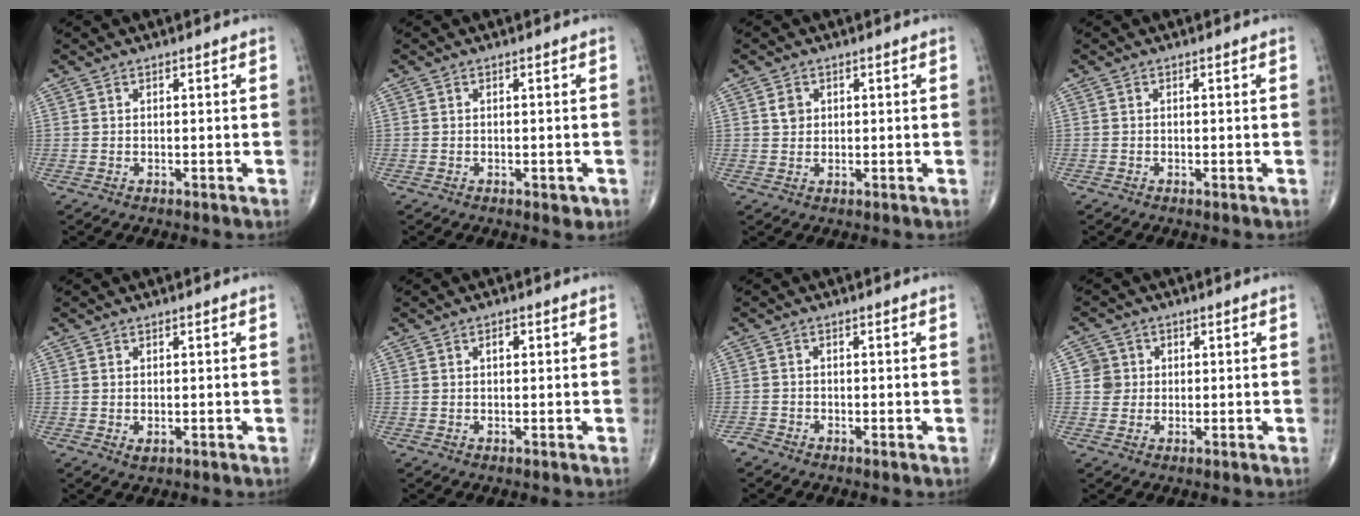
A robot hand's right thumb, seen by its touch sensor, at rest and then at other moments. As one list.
[{"total": 1.7, "force": [-0.7, 0.9, 1.3], "torque": [-0.011, -0.001, -0.008]}, {"total": 2.2, "force": [0.7, 1.9, 1.0], "torque": [-0.008, -0.002, 0.011]}, {"total": 0.0}, {"total": 1.3, "force": [-0.2, 0.8, 1.0], "torque": [-0.017, -0.004, -0.001]}, {"total": 1.6, "force": [0.5, 0.9, 1.2], "torque": [-0.018, 0.002, 0.007]}, {"total": 1.3, "force": [-1.2, 0.5, 0.2], "torque": [-0.003, -0.003, -0.027]}, {"total": 3.7, "force": [0.5, 3.7, 0.2], "torque": [0.025, 0.006, 0.003]}]